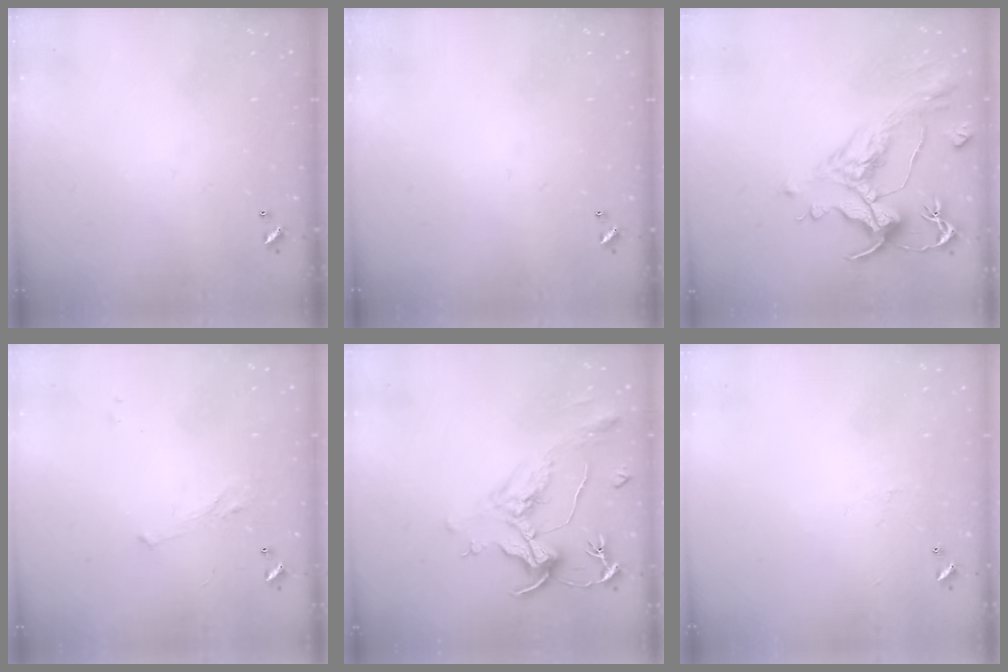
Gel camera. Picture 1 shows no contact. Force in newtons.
{"total": 0.0}
{"total": 2.6, "press": 2.1, "slide": 1.6}
{"total": 1.4, "press": 1.3, "slide": 0.6}
{"total": 2.1, "press": 1.7, "slide": 1.3}
{"total": 0.8, "press": 0.7, "slide": 0.5}